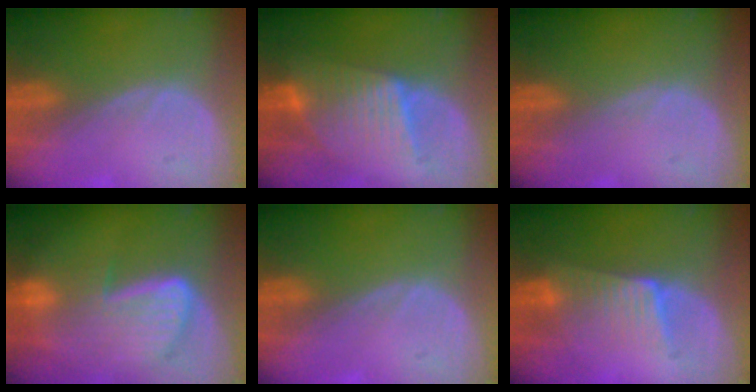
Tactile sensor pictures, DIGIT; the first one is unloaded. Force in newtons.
{"total": 7.2, "press": 7.2, "slide": 0.3}
{"total": 0.0}
{"total": 9.1, "press": 7.9, "slide": 4.3}
{"total": 0.0}
{"total": 6.4, "press": 5.7, "slide": 3.0}